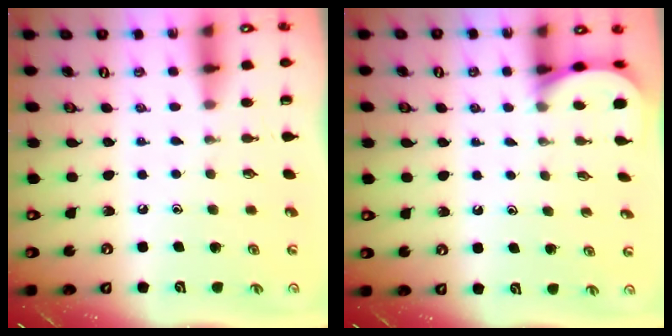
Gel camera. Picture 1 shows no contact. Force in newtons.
{"total": 2.5, "press": 2.5, "slide": 0.3}